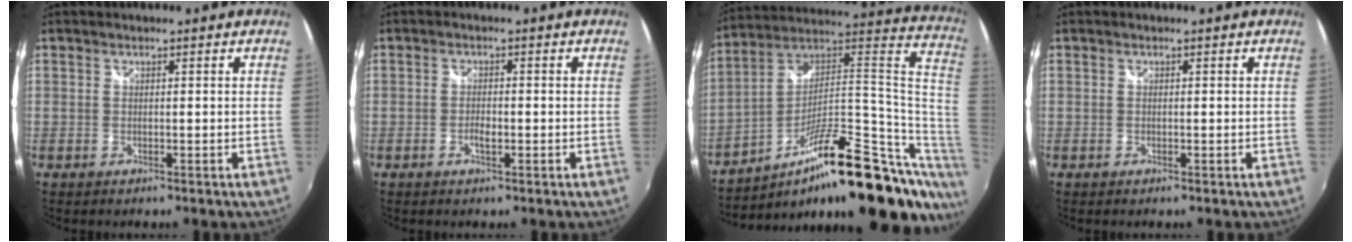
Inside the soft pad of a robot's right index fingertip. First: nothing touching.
{"total": 1.9, "force": [-0.7, 0.7, 1.5], "torque": [-0.032, 0.000, -0.013]}
{"total": 28.5, "force": [-9.2, 9.3, 25.3], "torque": [-0.350, 0.024, -0.145]}
{"total": 0.0}